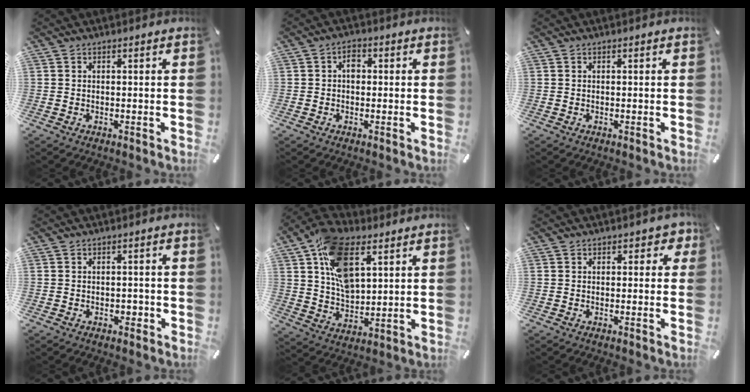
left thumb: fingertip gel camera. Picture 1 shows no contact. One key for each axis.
{"total": 2.8, "fx": 0.1, "fy": 1.9, "fz": 2.0, "tx": -0.031, "ty": 0.005, "tz": -0.002}
{"total": 0.0}
{"total": 1.8, "fx": -0.7, "fy": 1.4, "fz": 1.0, "tx": -0.017, "ty": 0.003, "tz": -0.014}
{"total": 14.7, "fx": 6.4, "fy": 8.8, "fz": 10.0, "tx": -0.193, "ty": -0.015, "tz": 0.114}
{"total": 2.4, "fx": 0.5, "fy": 1.7, "fz": 1.7, "tx": -0.009, "ty": 0.000, "tz": 0.002}